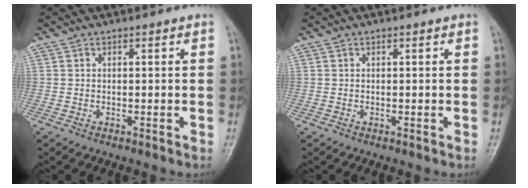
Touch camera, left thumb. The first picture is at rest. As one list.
[{"total": 0.0}]